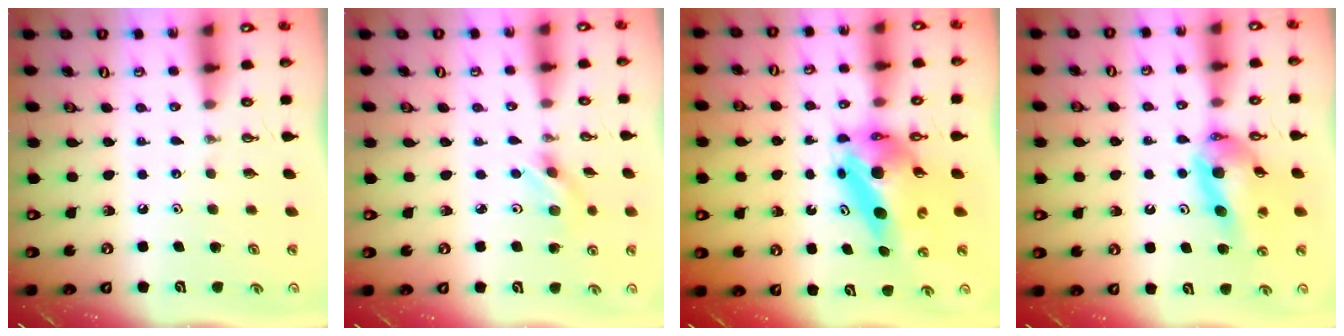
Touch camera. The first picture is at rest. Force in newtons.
{"total": 2.7, "press": 2.7, "slide": 0.3}
{"total": 12.0, "press": 11.9, "slide": 1.0}
{"total": 12.9, "press": 12.8, "slide": 1.7}